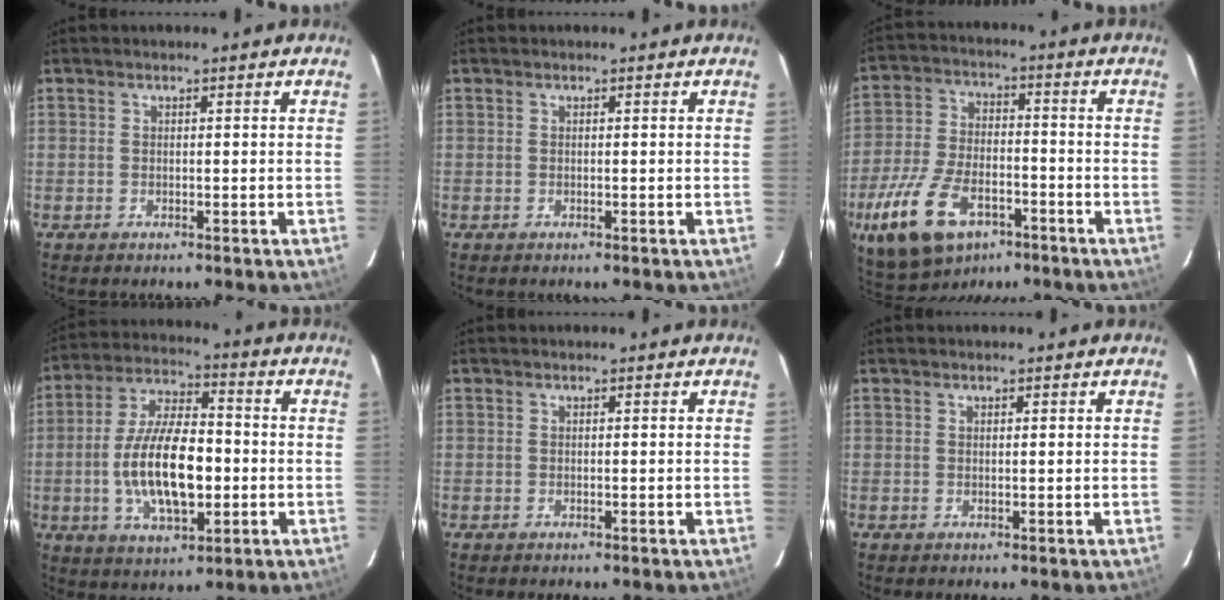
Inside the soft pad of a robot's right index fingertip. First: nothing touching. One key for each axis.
{"total": 0.0}
{"total": 18.3, "fx": -9.5, "fy": 10.3, "fz": 11.8, "tx": -0.266, "ty": -0.022, "tz": -0.164}
{"total": 15.5, "fx": -2.3, "fy": 7.0, "fz": 13.7, "tx": -0.266, "ty": 0.000, "tz": -0.034}
{"total": 0.0}
{"total": 0.5, "fx": 0.4, "fy": -0.1, "fz": 0.3, "tx": -0.006, "ty": 0.000, "tz": 0.007}